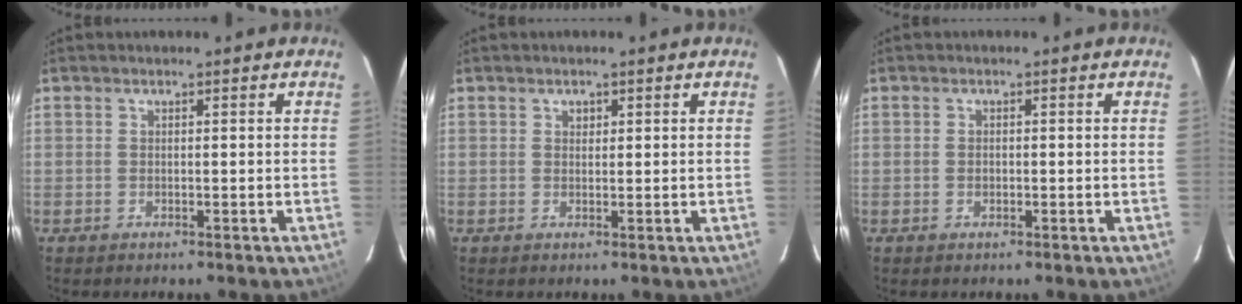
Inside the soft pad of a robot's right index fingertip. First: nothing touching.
{"total": 1.0, "force": [0.4, 0.9, 0.2], "torque": [0.002, 0.006, 0.006]}
{"total": 0.9, "force": [-0.3, 0.7, 0.5], "torque": [-0.010, 0.000, -0.005]}